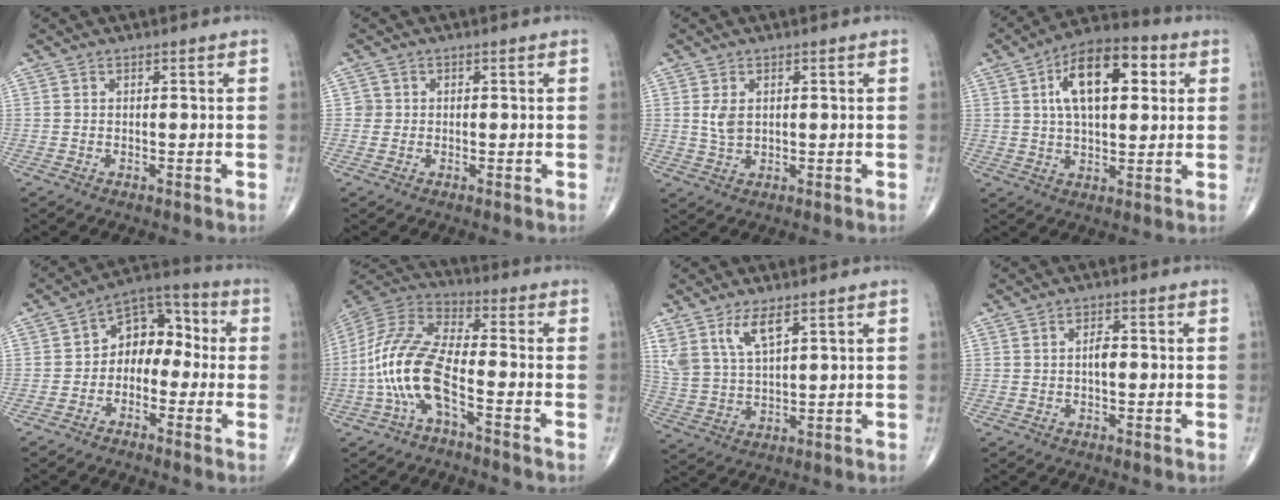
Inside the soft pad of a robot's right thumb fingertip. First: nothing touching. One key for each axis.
{"total": 1.4, "fx": 0.0, "fy": 1.4, "fz": 0.0, "tx": 0.010, "ty": 0.005, "tz": -0.002}
{"total": 3.3, "fx": 0.7, "fy": 2.1, "fz": 2.4, "tx": -0.043, "ty": -0.006, "tz": 0.019}
{"total": 15.9, "fx": 4.5, "fy": 7.9, "fz": 13.0, "tx": -0.191, "ty": 0.012, "tz": 0.067}
{"total": 9.5, "fx": -1.0, "fy": 6.8, "fz": 6.6, "tx": -0.060, "ty": 0.046, "tz": -0.037}
{"total": 14.0, "fx": -4.7, "fy": 4.9, "fz": 12.3, "tx": -0.274, "ty": 0.040, "tz": -0.096}
{"total": 7.6, "fx": 4.6, "fy": 2.8, "fz": 5.4, "tx": -0.109, "ty": -0.019, "tz": 0.102}
{"total": 2.4, "fx": -0.1, "fy": 1.2, "fz": 2.1, "tx": -0.032, "ty": 0.003, "tz": -0.007}